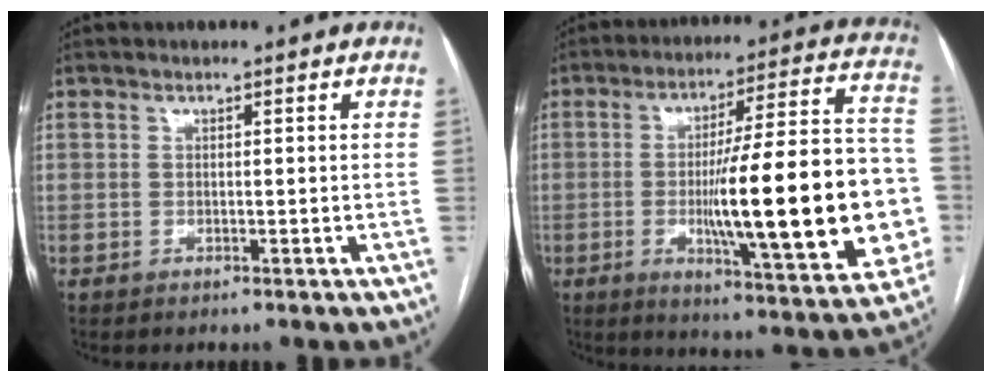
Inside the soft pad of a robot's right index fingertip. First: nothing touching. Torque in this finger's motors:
{"motor_torque": [2.14, 0.00, 1.05, 0.21]}